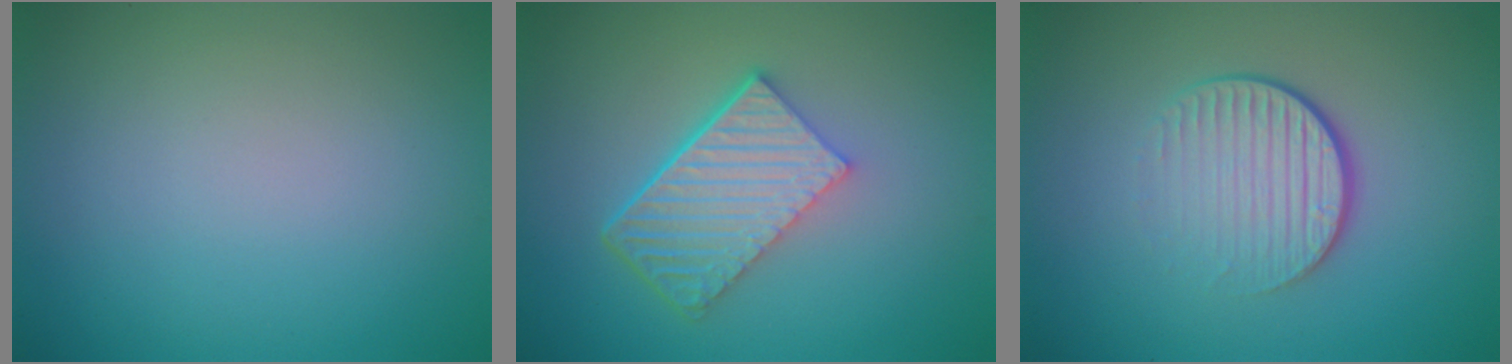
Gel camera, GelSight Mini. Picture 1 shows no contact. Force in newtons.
{"total": 6.0, "press": 4.1, "slide": 4.4}
{"total": 4.3, "press": 2.6, "slide": 3.4}